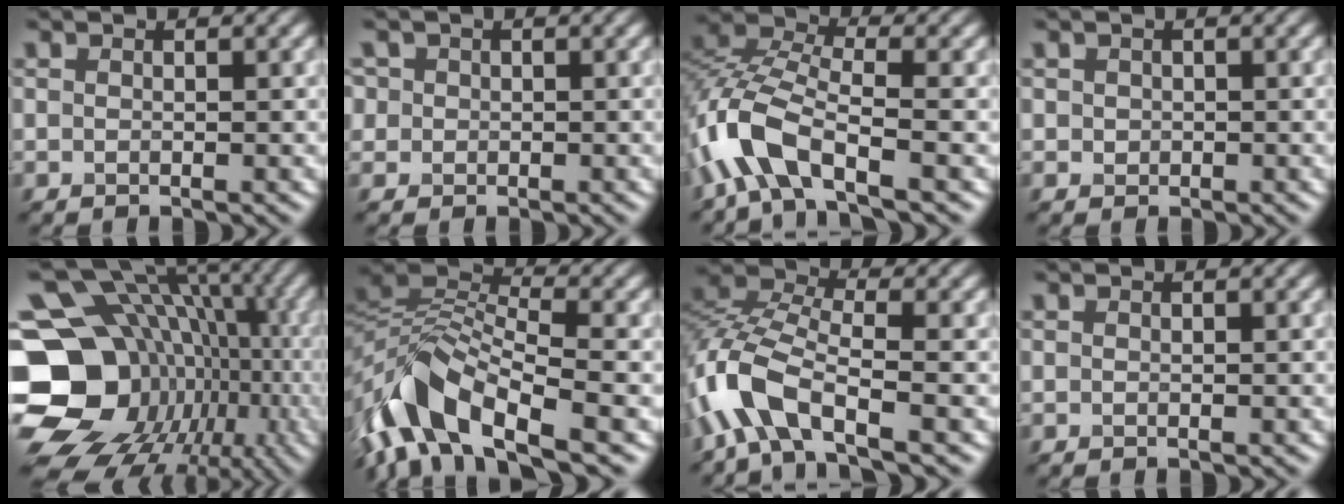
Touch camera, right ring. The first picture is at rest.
{"total": 3.2, "force": [1.4, 2.7, 1.0], "torque": [-0.032, 0.011, 0.009]}
{"total": 7.9, "force": [-3.8, 3.5, 5.9], "torque": [-0.137, 0.014, -0.090]}
{"total": 0.7, "force": [0.2, 0.7, -0.1], "torque": [0.001, 0.002, 0.003]}
{"total": 20.6, "force": [-3.8, 17.0, 11.0], "torque": [-0.187, -0.001, -0.065]}
{"total": 9.2, "force": [-5.2, 4.2, 6.4], "torque": [-0.123, 0.012, -0.111]}
{"total": 8.0, "force": [-3.9, 3.7, 5.9], "torque": [-0.134, 0.014, -0.091]}
{"total": 0.0}